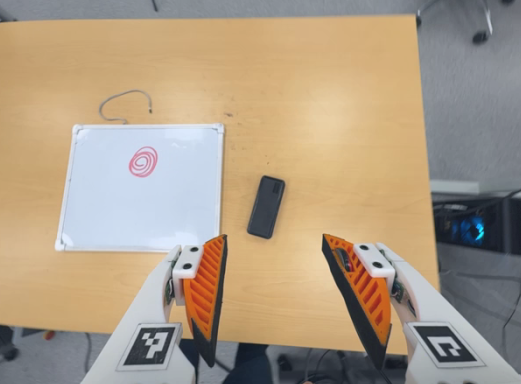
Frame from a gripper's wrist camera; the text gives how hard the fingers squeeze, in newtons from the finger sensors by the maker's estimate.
{"total": 0.0}